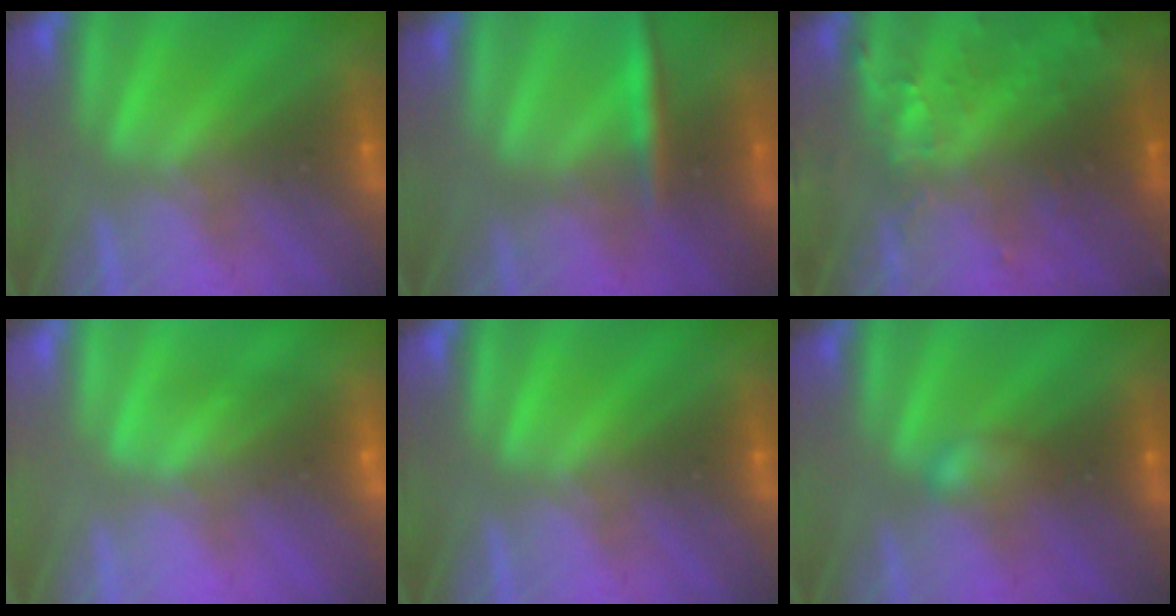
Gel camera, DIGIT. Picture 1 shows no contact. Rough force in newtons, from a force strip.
{"total": 2.7}
{"total": 6.7}
{"total": 2.7}
{"total": 0.0}
{"total": 2.3}